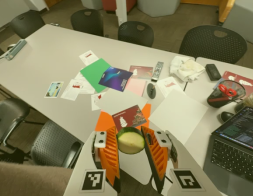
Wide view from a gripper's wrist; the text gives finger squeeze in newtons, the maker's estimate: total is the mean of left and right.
{"total": 8.3, "left": 8.3, "right": 8.4}